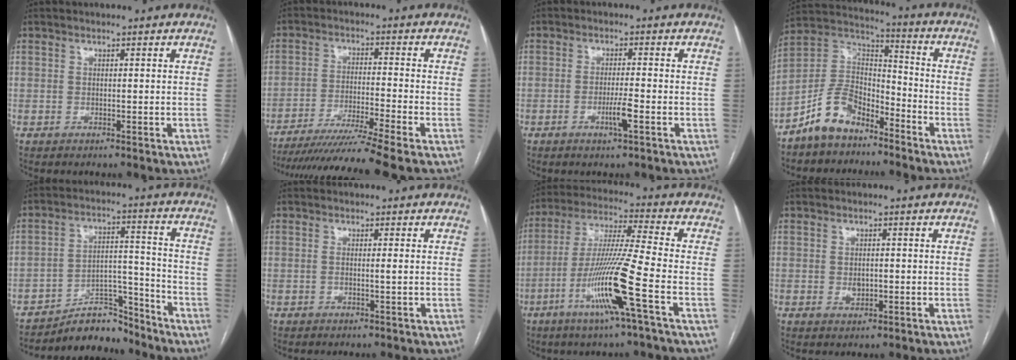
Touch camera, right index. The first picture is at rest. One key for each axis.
{"total": 14.2, "fx": -12.0, "fy": -2.7, "fz": 7.2, "tx": -0.110, "ty": -0.037, "tz": -0.193}
{"total": 3.4, "fx": -1.4, "fy": -0.1, "fz": 3.0, "tx": -0.058, "ty": -0.005, "tz": -0.026}
{"total": 10.5, "fx": -7.4, "fy": 5.5, "fz": 5.0, "tx": -0.108, "ty": 0.029, "tz": -0.146}
{"total": 8.3, "fx": -7.9, "fy": 2.4, "fz": 1.1, "tx": -0.008, "ty": 0.043, "tz": -0.132}
{"total": 0.9, "fx": -0.1, "fy": -0.2, "fz": 0.9, "tx": -0.019, "ty": 0.000, "tz": -0.002}
{"total": 14.2, "fx": -5.6, "fy": -1.5, "fz": 12.9, "tx": -0.257, "ty": -0.016, "tz": -0.111}
{"total": 2.0, "fx": -0.2, "fy": 1.3, "fz": 1.5, "tx": -0.025, "ty": 0.000, "tz": 0.000}